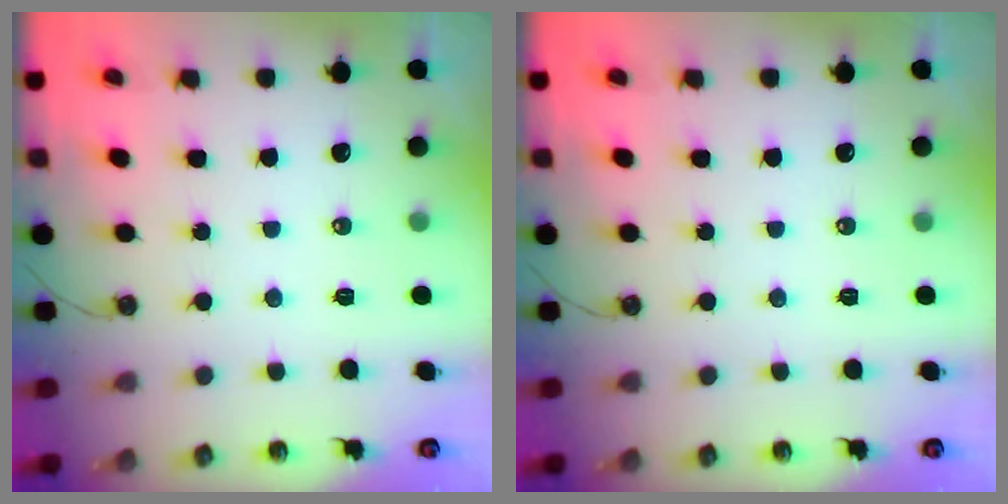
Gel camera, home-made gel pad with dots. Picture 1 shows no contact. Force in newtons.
{"total": 0.0}